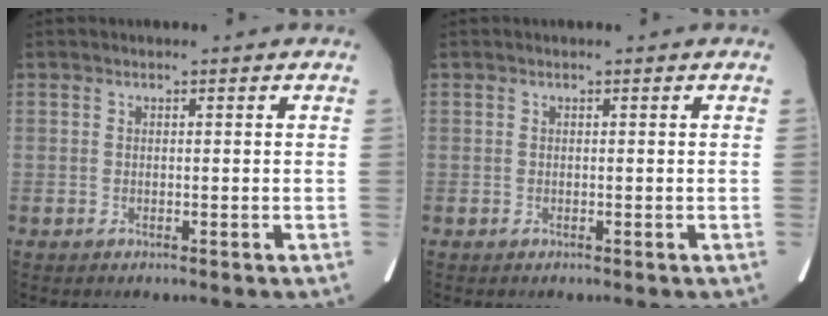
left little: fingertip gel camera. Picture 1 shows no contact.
{"total": 0.0}